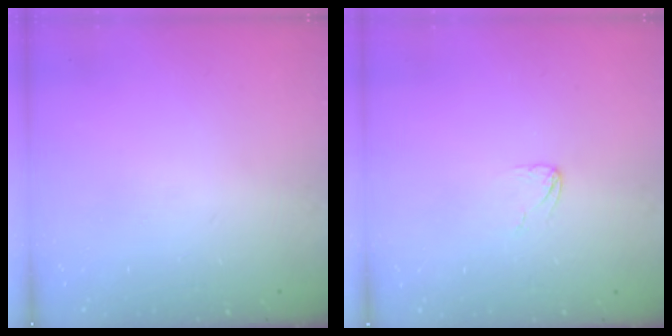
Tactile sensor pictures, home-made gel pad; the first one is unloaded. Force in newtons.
{"total": 2.7, "press": 2.7, "slide": 0.2}